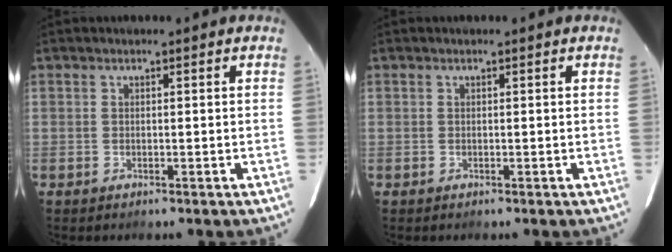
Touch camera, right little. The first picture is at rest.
{"total": 0.0}